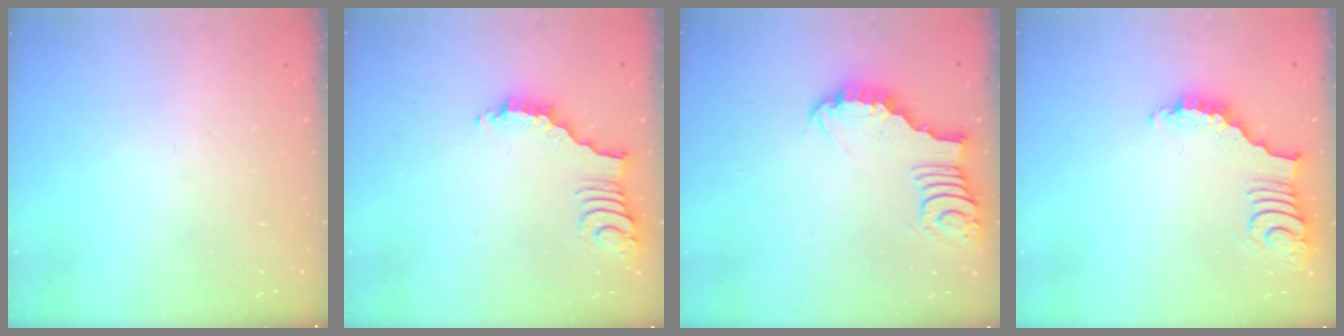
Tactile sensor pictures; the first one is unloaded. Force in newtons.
{"total": 3.3, "press": 3.2, "slide": 0.5}
{"total": 4.4, "press": 4.4, "slide": 0.4}
{"total": 3.8, "press": 3.8, "slide": 0.5}